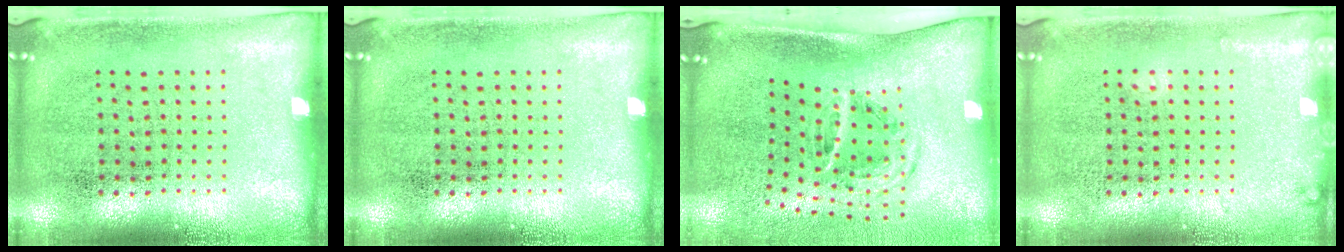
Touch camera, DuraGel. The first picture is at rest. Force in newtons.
{"total": 0.0}
{"total": 2.2, "press": 1.2, "slide": 1.8}
{"total": 0.9, "press": 0.9, "slide": 0.1}